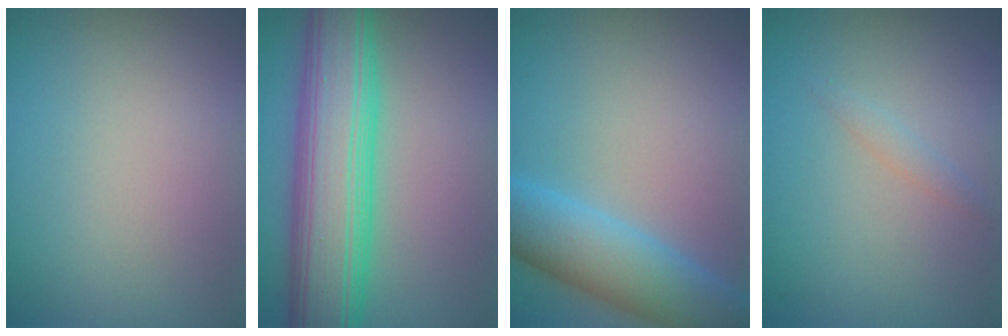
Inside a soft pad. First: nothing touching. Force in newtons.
{"total": 10.3, "press": 10.3, "slide": 0.2}
{"total": 7.0, "press": 7.0, "slide": 0.3}
{"total": 0.8, "press": 0.8, "slide": 0.0}